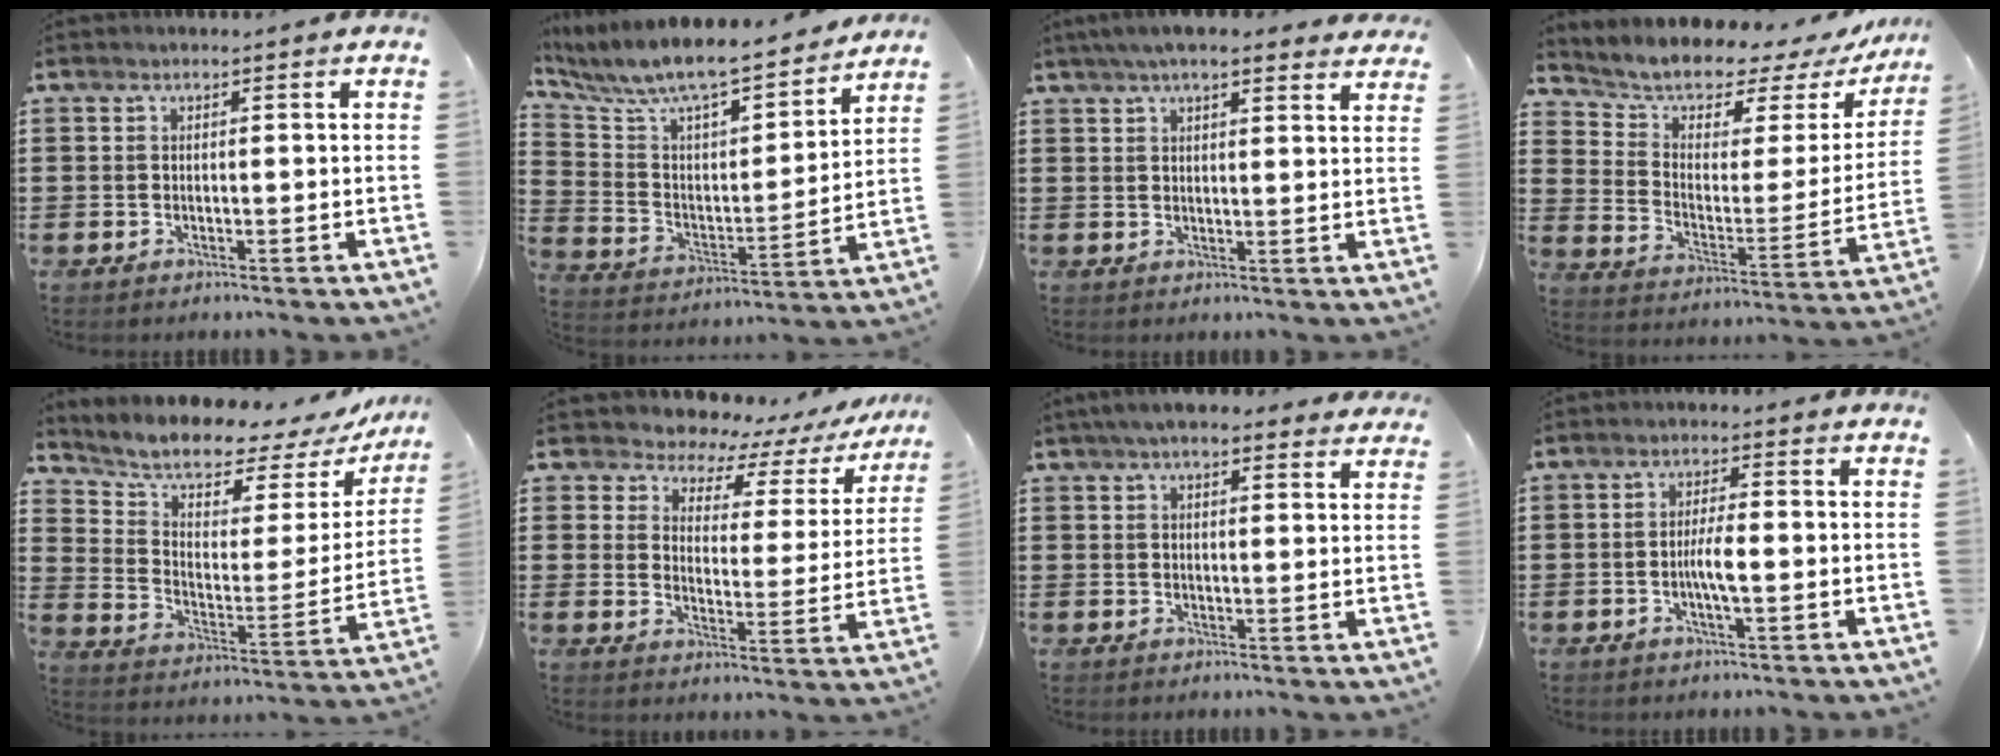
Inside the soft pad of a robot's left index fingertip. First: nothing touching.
{"total": 8.1, "force": [7.4, 1.3, 3.2], "torque": [-0.097, -0.061, 0.121]}
{"total": 5.3, "force": [4.4, 1.1, 2.7], "torque": [-0.063, 0.001, 0.081]}
{"total": 5.3, "force": [4.7, 2.4, 0.4], "torque": [-0.038, -0.046, 0.076]}
{"total": 6.7, "force": [6.1, 2.3, 1.9], "torque": [-0.059, -0.054, 0.098]}
{"total": 4.6, "force": [4.1, 1.8, 0.8], "torque": [-0.044, -0.029, 0.066]}
{"total": 5.0, "force": [4.2, 1.4, 2.5], "torque": [-0.058, 0.004, 0.076]}
{"total": 3.9, "force": [-0.8, 0.7, 3.7], "torque": [-0.073, -0.002, -0.017]}